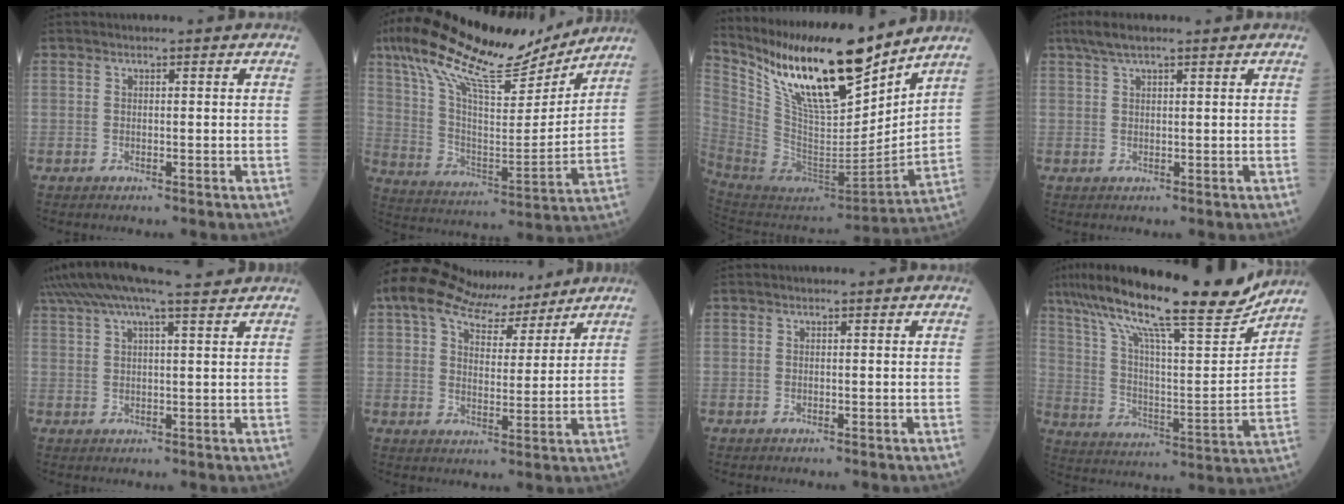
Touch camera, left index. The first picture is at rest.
{"total": 21.5, "force": [17.1, 4.4, 12.3], "torque": [-0.229, 0.020, 0.294]}
{"total": 23.0, "force": [17.2, 4.4, 14.6], "torque": [-0.259, -0.011, 0.318]}
{"total": 4.0, "force": [3.0, 0.6, 2.6], "torque": [-0.058, 0.023, 0.059]}
{"total": 13.4, "force": [11.3, 0.8, 7.1], "torque": [-0.138, 0.042, 0.175]}
{"total": 13.3, "force": [11.3, 4.8, 5.1], "torque": [-0.082, 0.035, 0.174]}
{"total": 0.0}
{"total": 22.2, "force": [17.8, 2.3, 13.1], "torque": [-0.231, 0.008, 0.283]}